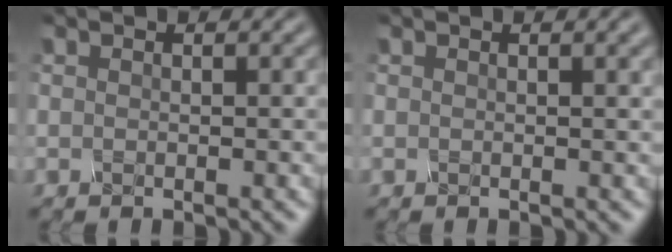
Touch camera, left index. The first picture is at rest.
{"total": 1.9, "force": [1.1, 0.7, 1.5], "torque": [-0.010, 0.008, 0.015]}